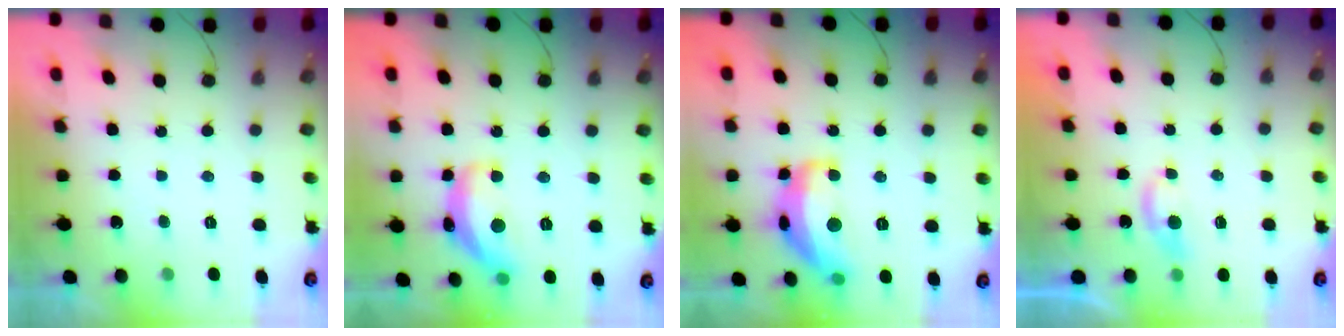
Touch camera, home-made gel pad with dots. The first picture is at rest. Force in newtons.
{"total": 14.4, "press": 14.4, "slide": 0.6}
{"total": 16.1, "press": 16.1, "slide": 0.9}
{"total": 3.3, "press": 3.2, "slide": 0.3}